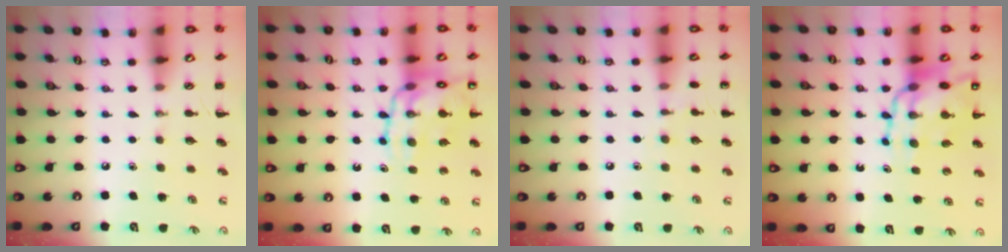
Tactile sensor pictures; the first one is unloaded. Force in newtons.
{"total": 14.7, "press": 14.4, "slide": 2.9}
{"total": 4.8, "press": 4.6, "slide": 1.5}
{"total": 12.4, "press": 11.9, "slide": 3.5}